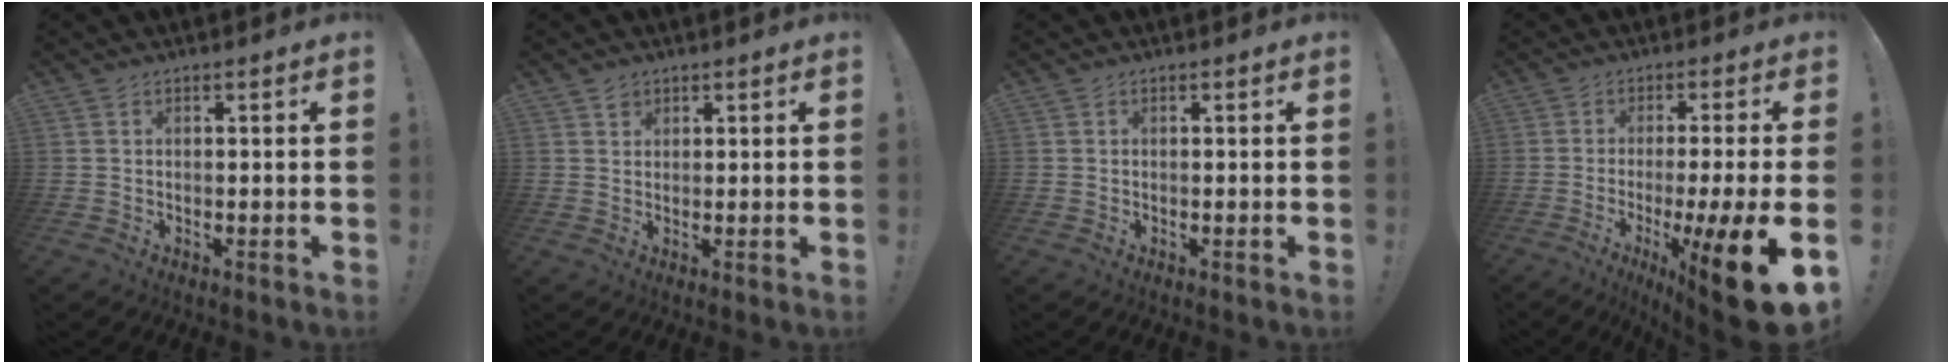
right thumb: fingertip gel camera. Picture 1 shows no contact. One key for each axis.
{"total": 1.6, "fx": 1.2, "fy": 1.1, "fz": 0.1, "tx": 0.009, "ty": -0.008, "tz": 0.021}
{"total": 0.0}
{"total": 16.6, "fx": -6.3, "fy": 1.3, "fz": 15.3, "tx": -0.224, "ty": 0.020, "tz": -0.095}